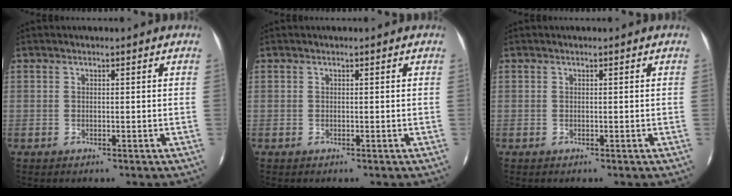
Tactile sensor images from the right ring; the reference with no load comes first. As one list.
[{"total": 0.0}, {"total": 0.0}]